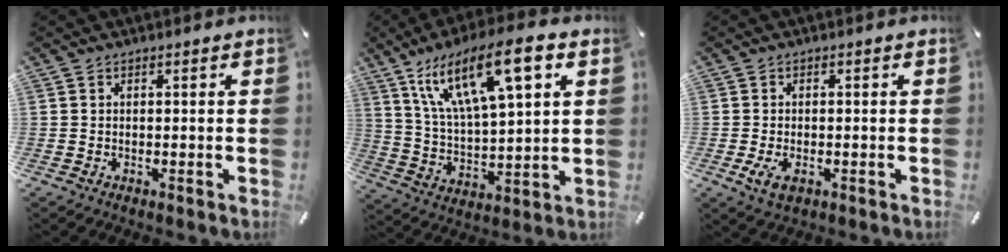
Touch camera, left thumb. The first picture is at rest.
{"total": 18.8, "force": [10.3, 6.6, 14.2], "torque": [-0.269, -0.033, 0.168]}
{"total": 3.4, "force": [-1.2, 1.9, 2.6], "torque": [-0.065, -0.003, -0.025]}